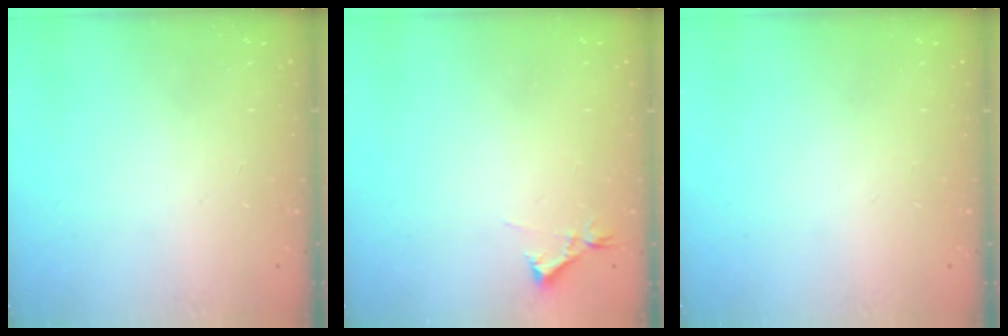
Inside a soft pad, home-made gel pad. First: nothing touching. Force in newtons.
{"total": 3.4, "press": 3.3, "slide": 0.7}
{"total": 0.0}